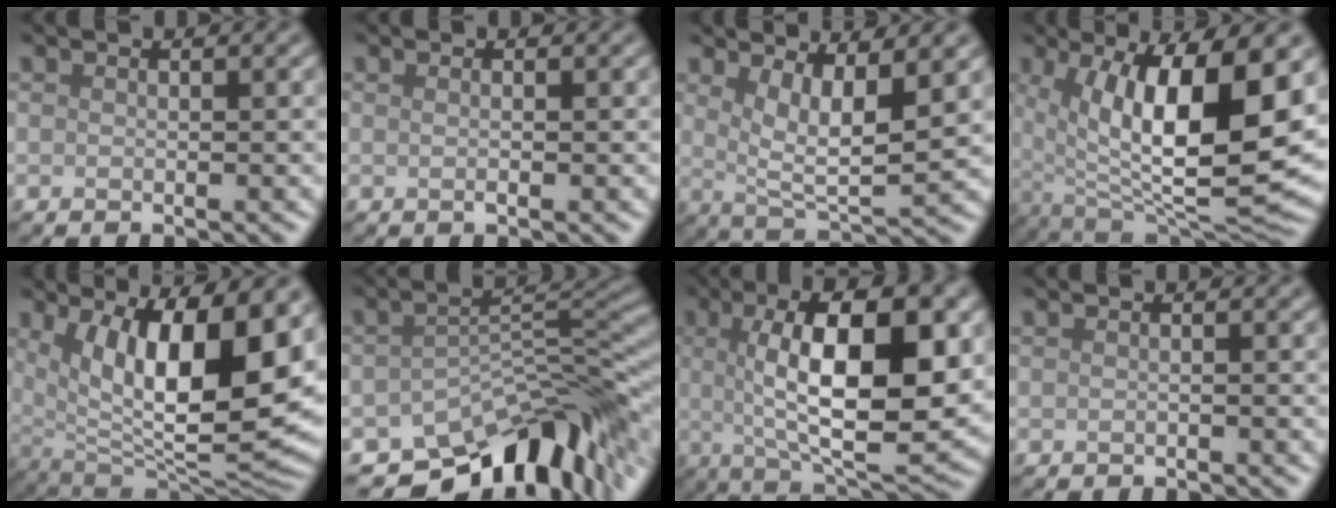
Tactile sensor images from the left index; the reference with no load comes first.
{"total": 0.9, "force": [0.0, 0.2, 0.8], "torque": [-0.014, 0.000, -0.004]}
{"total": 5.8, "force": [2.2, 1.7, 5.0], "torque": [-0.085, -0.014, 0.042]}
{"total": 13.7, "force": [2.5, 4.8, 12.6], "torque": [-0.195, -0.017, 0.045]}
{"total": 14.0, "force": [3.8, 5.4, 12.3], "torque": [-0.168, -0.019, 0.068]}
{"total": 10.1, "force": [-7.0, 3.9, 6.1], "torque": [-0.069, -0.008, -0.125]}
{"total": 12.2, "force": [1.6, 4.0, 11.4], "torque": [-0.159, 0.005, 0.024]}
{"total": 0.7, "force": [-0.6, 0.0, 0.2], "torque": [-0.002, -0.001, -0.012]}